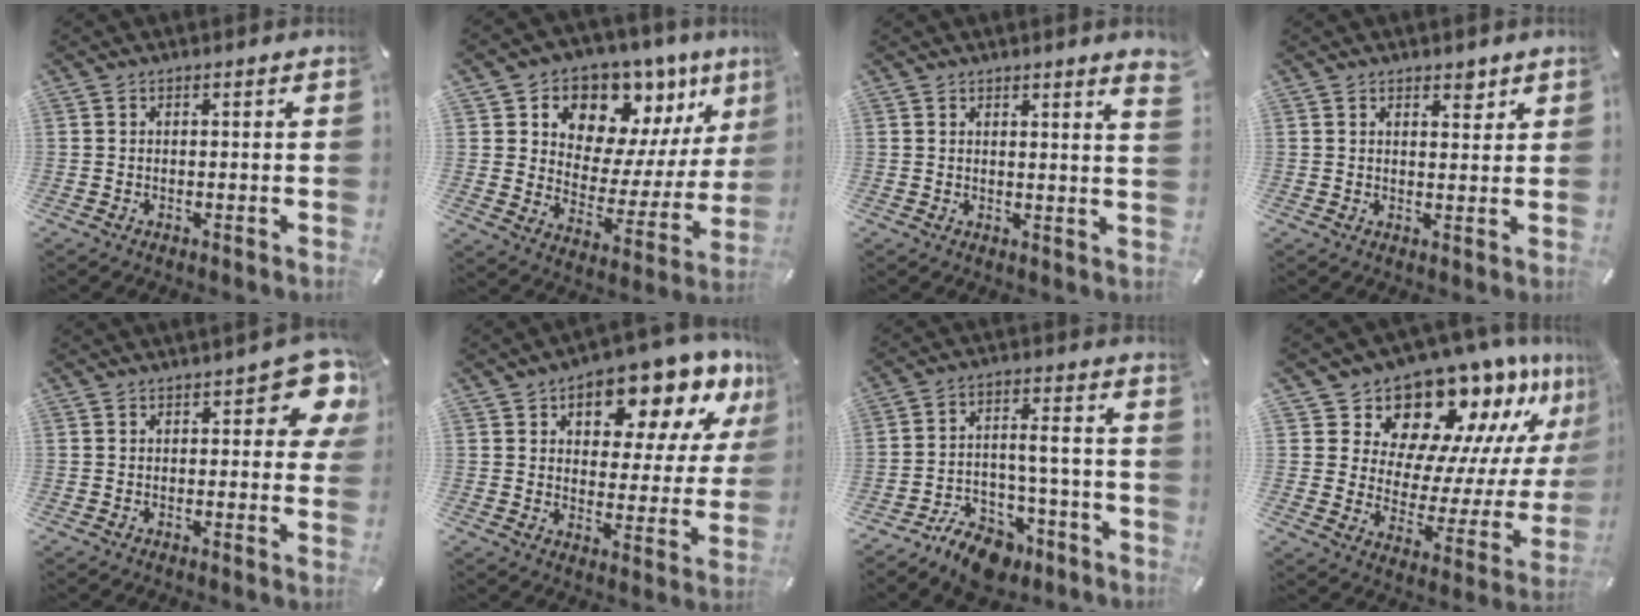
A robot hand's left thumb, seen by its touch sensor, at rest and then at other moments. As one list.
[{"total": 10.9, "force": [8.0, 7.2, 1.6], "torque": [-0.020, -0.102, 0.142]}, {"total": 2.5, "force": [1.9, -0.2, 1.6], "torque": [-0.027, -0.011, 0.033]}, {"total": 2.9, "force": [2.1, 1.5, 1.3], "torque": [-0.005, -0.013, 0.033]}, {"total": 9.2, "force": [4.2, 3.8, 7.2], "torque": [-0.087, -0.019, 0.068]}, {"total": 15.2, "force": [10.6, 7.3, 8.0], "torque": [-0.100, -0.079, 0.174]}, {"total": 11.8, "force": [-7.8, 6.3, 6.2], "torque": [-0.097, 0.058, -0.136]}, {"total": 15.8, "force": [14.8, 5.2, 2.3], "torque": [-0.021, -0.159, 0.241]}]